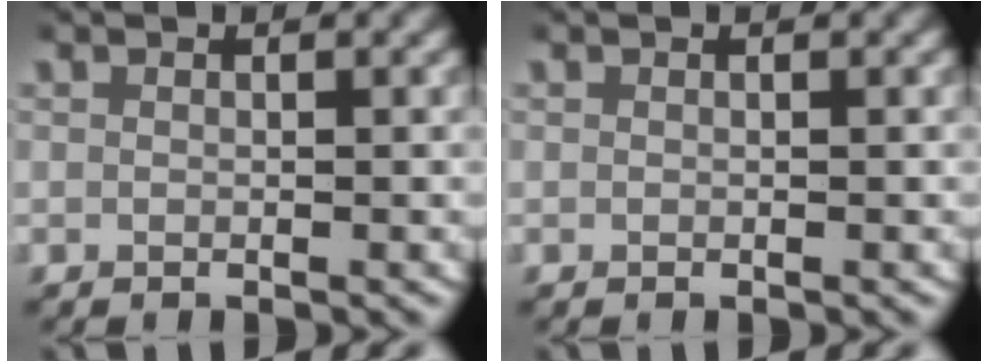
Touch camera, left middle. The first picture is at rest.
{"total": 0.0}